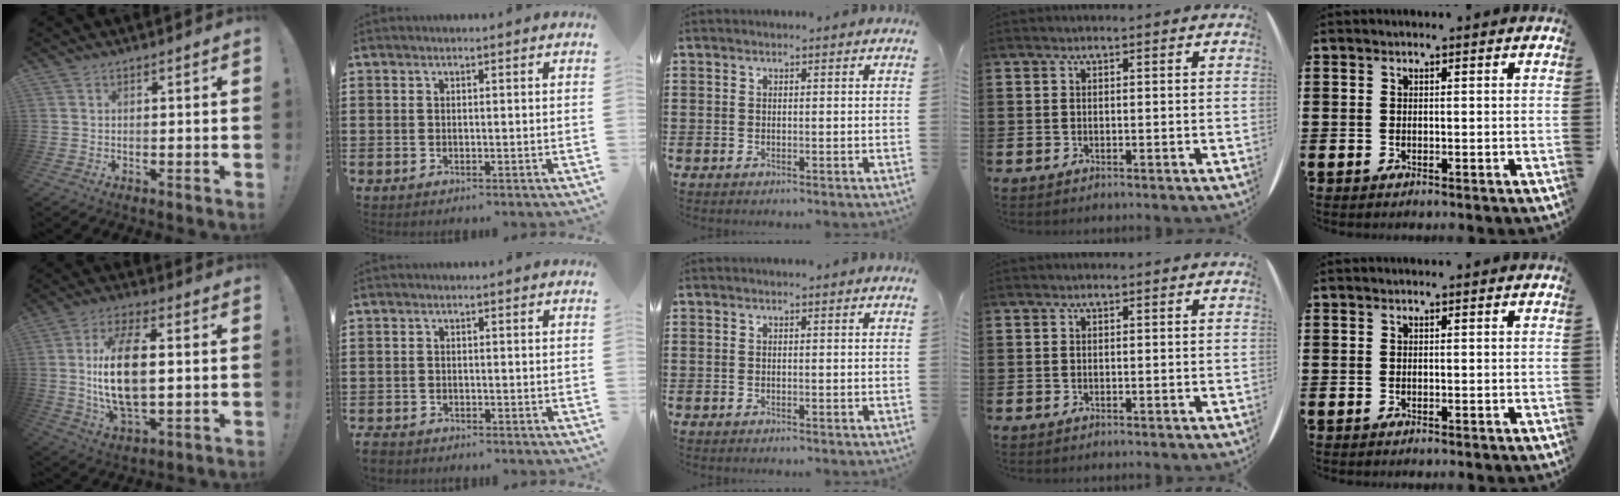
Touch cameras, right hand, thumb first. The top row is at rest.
{"thumb": {"total": 16.4, "force": [1.3, 8.0, 14.3], "torque": [-0.270, -0.004, 0.017]}, "index": {"total": 1.4, "force": [-1.3, 0.4, 0.0], "torque": [-0.003, 0.003, -0.030]}}